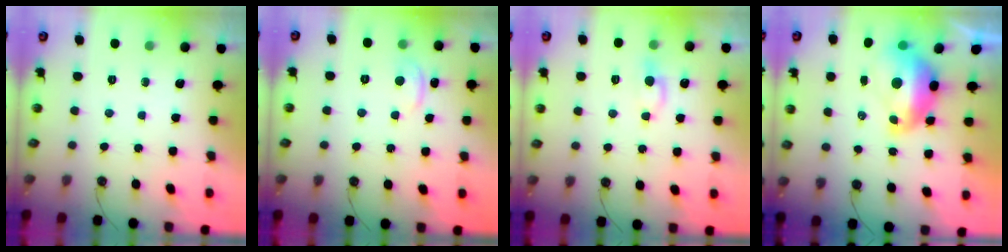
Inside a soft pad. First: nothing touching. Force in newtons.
{"total": 1.8, "press": 1.7, "slide": 0.5}
{"total": 1.7, "press": 1.6, "slide": 0.6}
{"total": 3.3, "press": 3.2, "slide": 0.7}